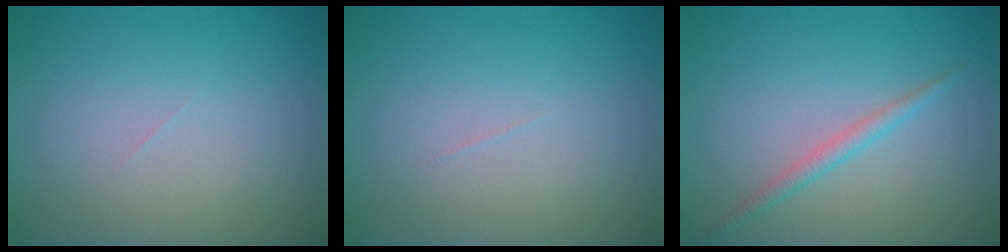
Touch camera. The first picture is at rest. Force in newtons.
{"total": 0.0}
{"total": 1.5, "press": 1.5, "slide": 0.1}